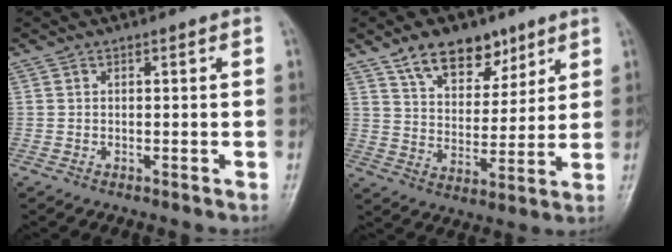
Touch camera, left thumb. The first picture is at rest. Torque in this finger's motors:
{"motor_torque": [1.23, 1.22, 0.29, -0.09, 0.03]}